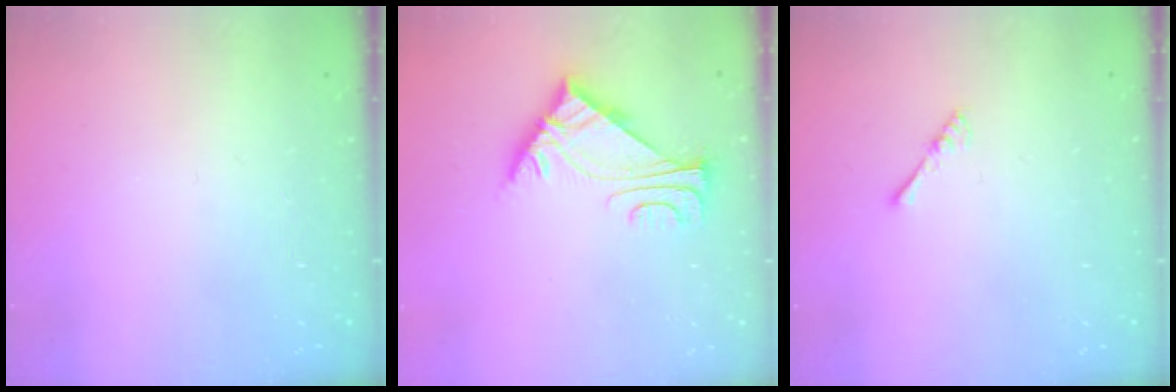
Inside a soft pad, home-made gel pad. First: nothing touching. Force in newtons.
{"total": 6.0, "press": 5.9, "slide": 0.5}
{"total": 2.4, "press": 2.4, "slide": 0.5}